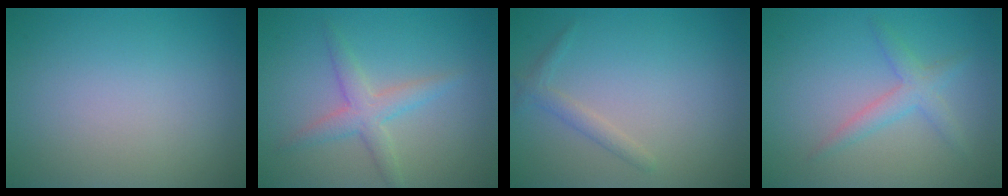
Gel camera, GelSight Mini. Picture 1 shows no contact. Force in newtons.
{"total": 2.8, "press": 2.8, "slide": 0.0}
{"total": 1.3, "press": 1.3, "slide": 0.1}
{"total": 2.2, "press": 2.2, "slide": 0.1}